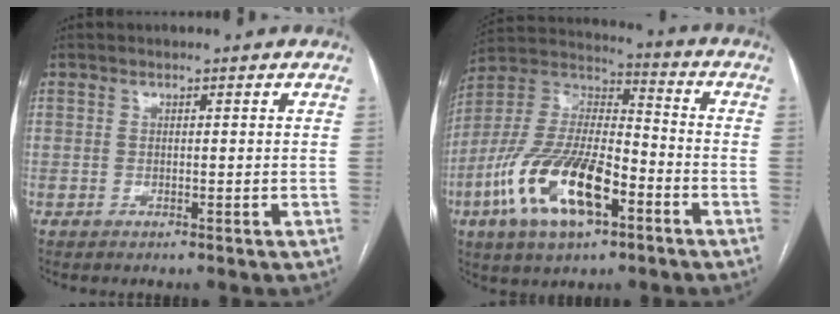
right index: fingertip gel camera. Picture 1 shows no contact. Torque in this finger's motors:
{"motor_torque": [1.60, -0.54, 0.81, 0.21]}